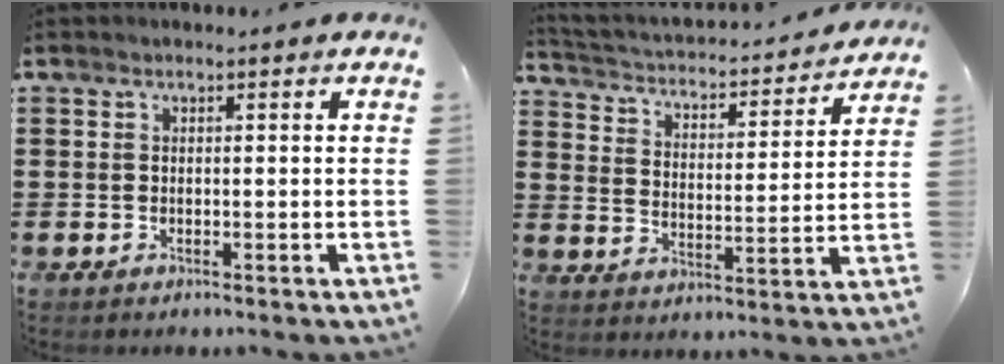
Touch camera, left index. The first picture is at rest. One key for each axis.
{"total": 2.1, "fx": 2.0, "fy": 0.5, "fz": 0.4, "tx": -0.027, "ty": -0.027, "tz": 0.020}